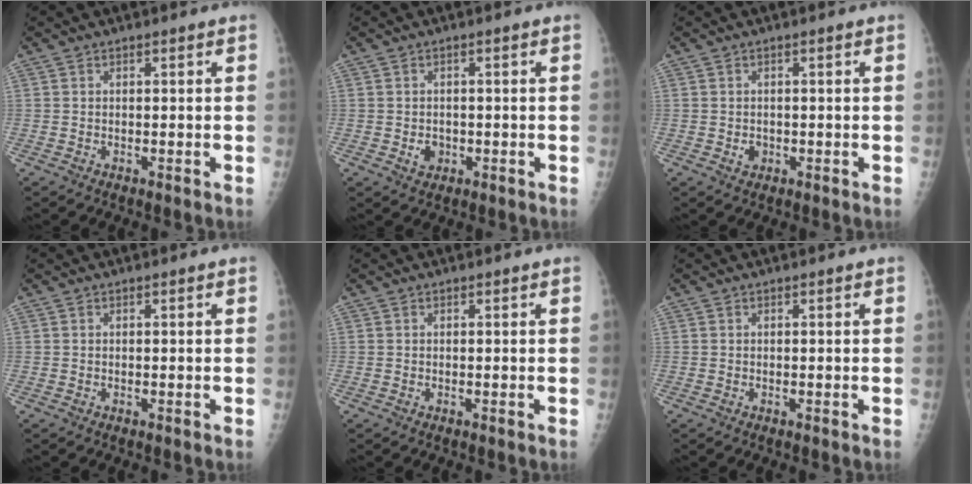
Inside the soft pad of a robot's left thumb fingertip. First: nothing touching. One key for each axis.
{"total": 2.5, "fx": -0.7, "fy": 2.1, "fz": 1.2, "tx": -0.007, "ty": 0.003, "tz": -0.004}
{"total": 1.6, "fx": -0.4, "fy": 1.4, "fz": 0.8, "tx": -0.003, "ty": 0.003, "tz": -0.002}
{"total": 0.0}
{"total": 0.0}
{"total": 0.0}